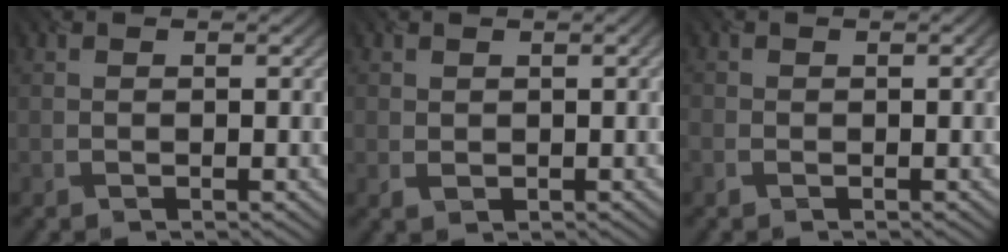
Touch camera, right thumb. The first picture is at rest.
{"total": 1.1, "force": [0.3, 0.9, 0.5], "torque": [-0.013, 0.000, 0.010]}
{"total": 1.1, "force": [-0.7, 0.7, 0.6], "torque": [-0.016, -0.007, -0.010]}